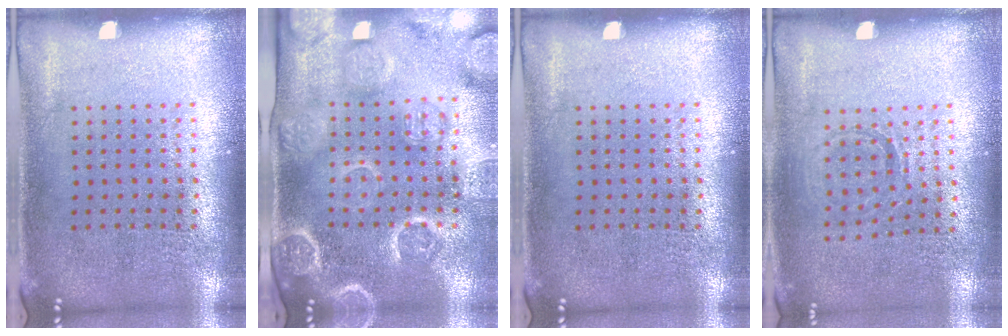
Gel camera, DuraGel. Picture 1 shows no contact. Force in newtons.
{"total": 4.1, "press": 3.7, "slide": 1.7}
{"total": 0.0}
{"total": 0.9, "press": 0.9, "slide": 0.1}